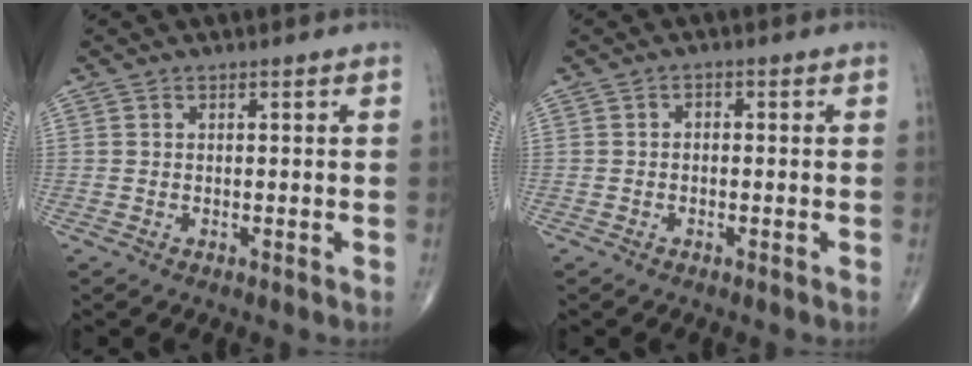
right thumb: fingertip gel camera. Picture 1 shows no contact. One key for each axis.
{"total": 1.1, "fx": -0.1, "fy": 0.8, "fz": 0.8, "tx": -0.006, "ty": 0.005, "tz": -0.006}